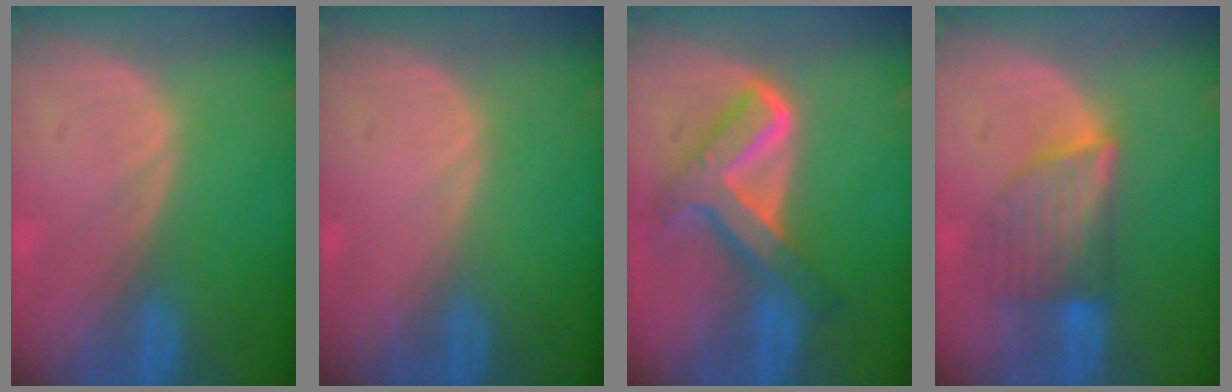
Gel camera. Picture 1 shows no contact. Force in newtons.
{"total": 0.0}
{"total": 8.3, "press": 8.3, "slide": 0.6}
{"total": 6.5, "press": 6.5, "slide": 0.9}